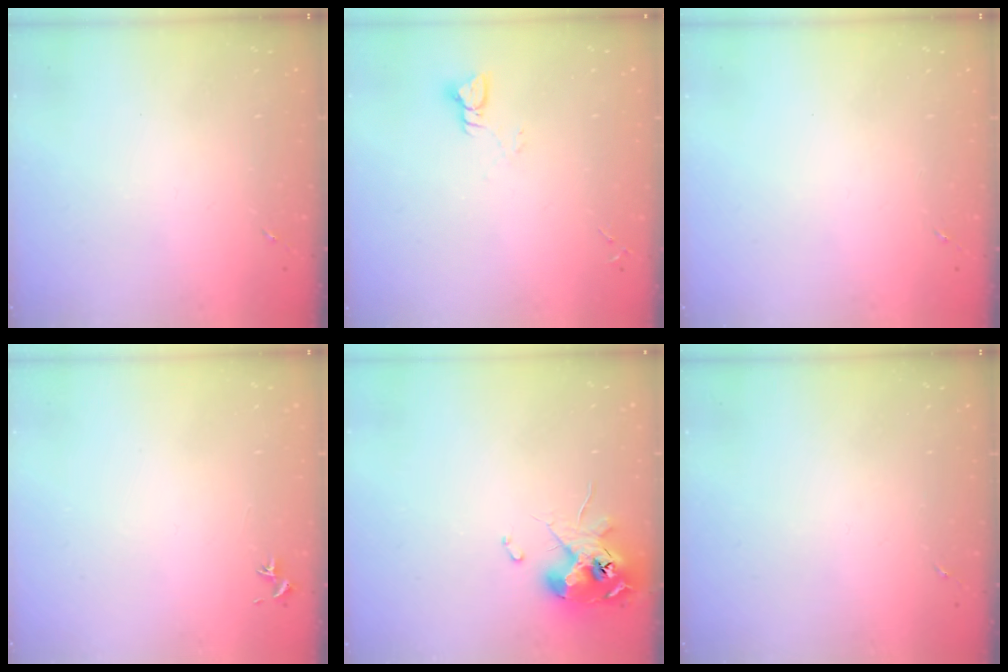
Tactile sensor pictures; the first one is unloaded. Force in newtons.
{"total": 3.8, "press": 3.8, "slide": 0.5}
{"total": 0.0}
{"total": 0.8, "press": 0.7, "slide": 0.3}
{"total": 11.9, "press": 11.8, "slide": 1.2}
{"total": 0.0}